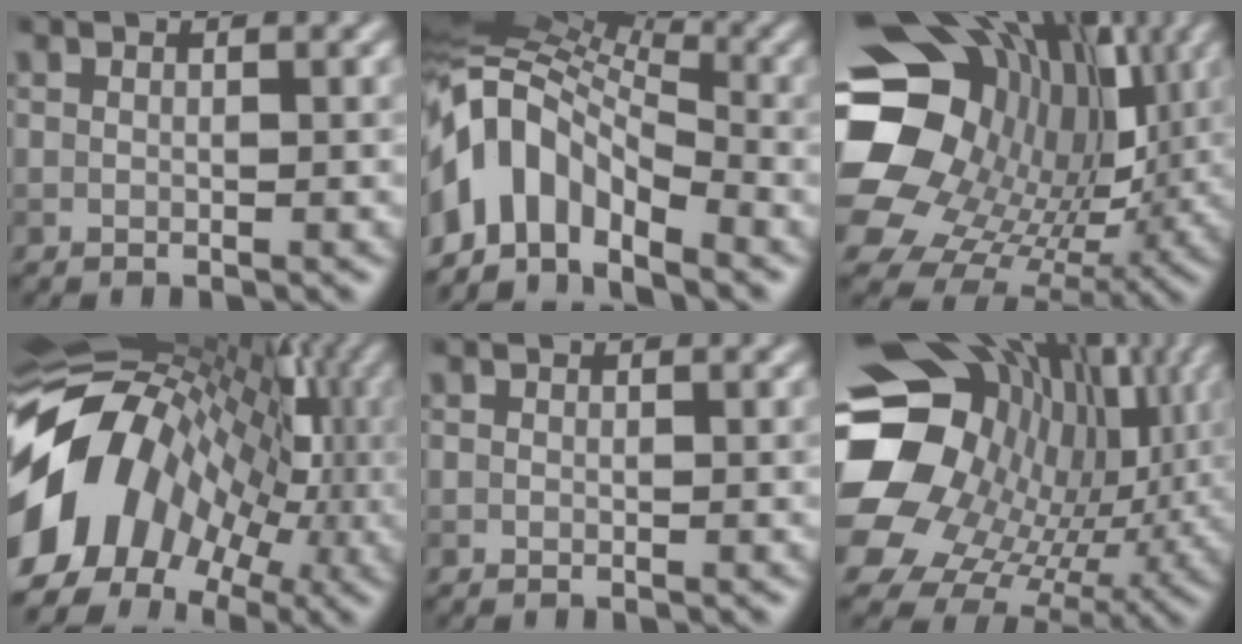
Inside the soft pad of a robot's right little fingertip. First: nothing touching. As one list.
[{"total": 8.6, "force": [-3.8, 5.3, 5.5], "torque": [-0.095, 0.012, -0.086]}, {"total": 20.3, "force": [2.2, 17.3, 10.3], "torque": [-0.197, -0.012, 0.042]}, {"total": 16.0, "force": [-2.2, 11.4, 10.9], "torque": [-0.197, 0.008, -0.050]}, {"total": 0.0}, {"total": 19.4, "force": [1.6, 15.6, 11.4], "torque": [-0.201, -0.040, 0.048]}]